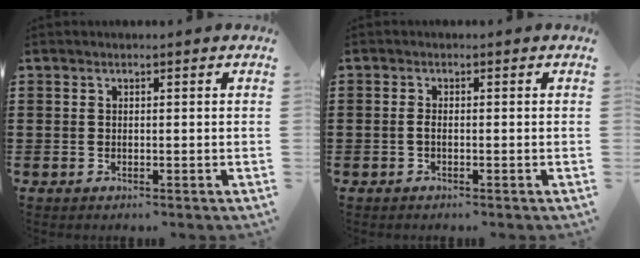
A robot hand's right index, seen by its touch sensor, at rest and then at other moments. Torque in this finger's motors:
{"motor_torque": [0.47, 1.37, 0.08, 0.04]}